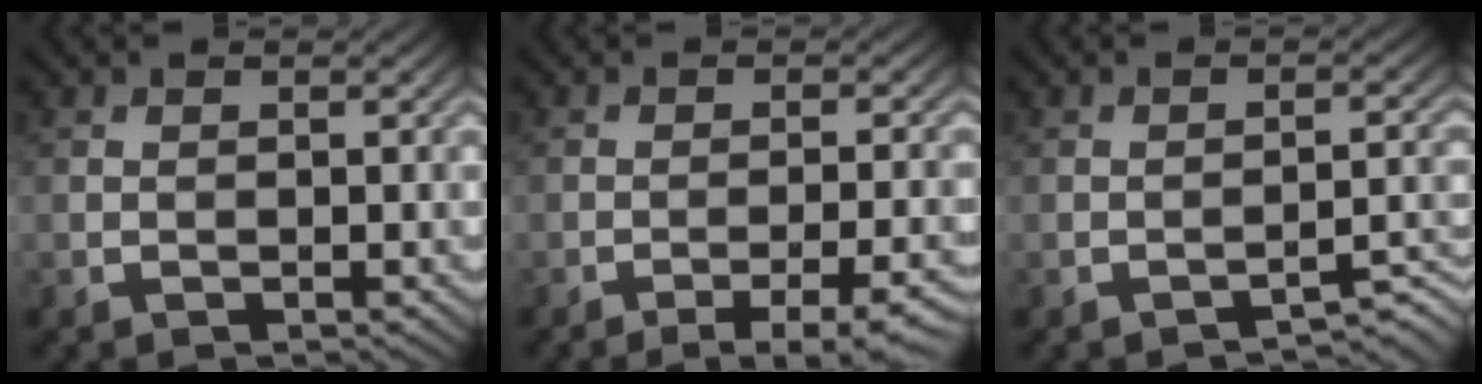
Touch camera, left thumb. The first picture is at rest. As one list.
[{"total": 6.2, "force": [-4.0, 1.1, 4.5], "torque": [-0.065, 0.007, -0.056]}, {"total": 2.6, "force": [-2.3, 0.4, 1.2], "torque": [-0.012, 0.009, -0.035]}]